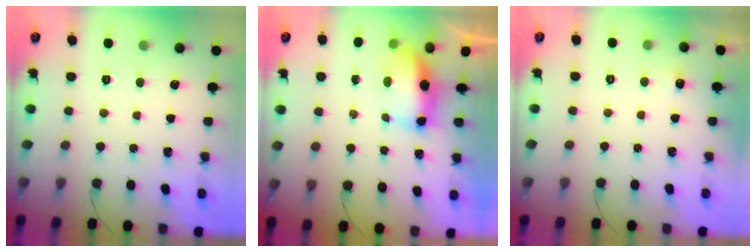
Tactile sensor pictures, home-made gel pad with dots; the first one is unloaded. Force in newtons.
{"total": 10.7, "press": 8.8, "slide": 6.1}
{"total": 12.1, "press": 3.1, "slide": 11.7}